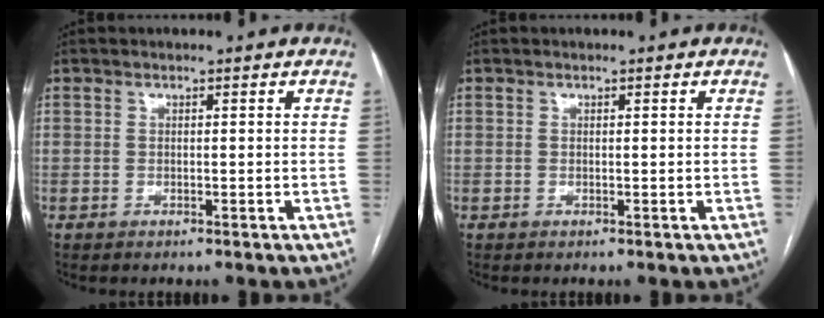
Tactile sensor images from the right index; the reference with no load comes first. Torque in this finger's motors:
{"motor_torque": [-0.20, 0.14, 0.09, 0.01]}